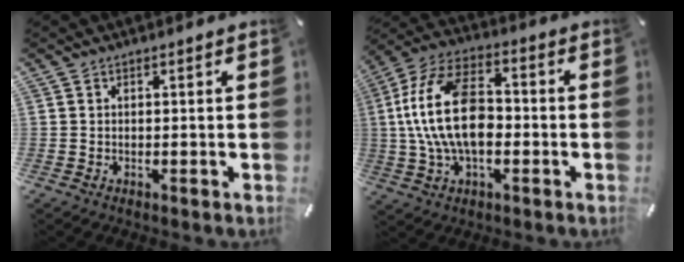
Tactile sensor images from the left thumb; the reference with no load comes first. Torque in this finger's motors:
{"motor_torque": [1.72, 3.29, 1.78, -0.91, 0.75]}